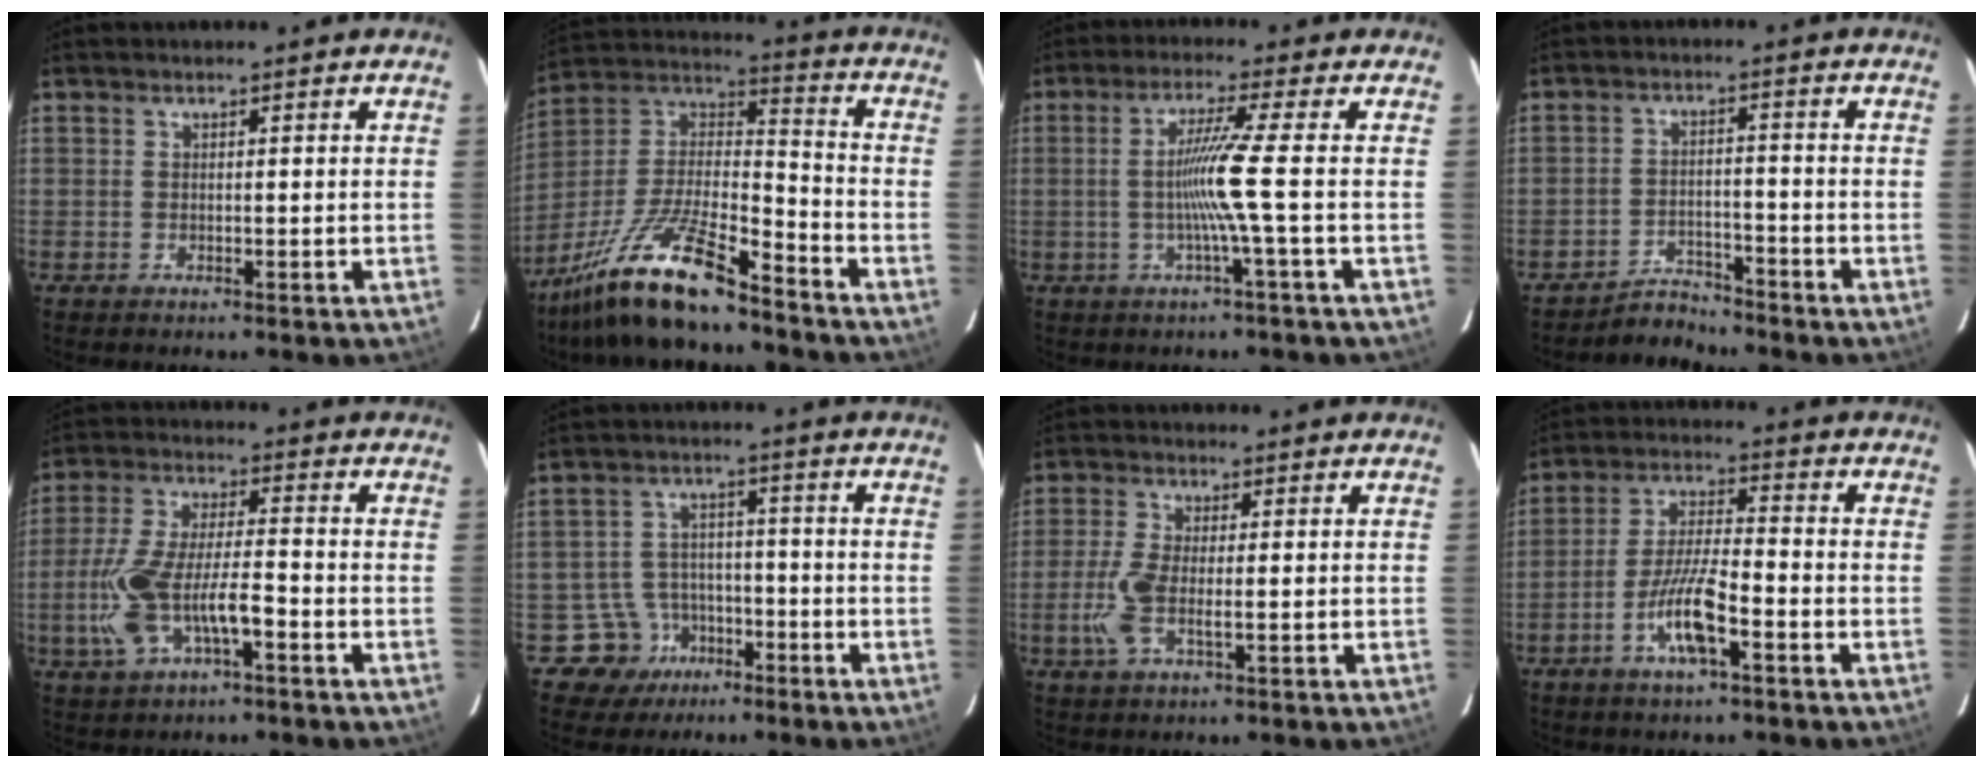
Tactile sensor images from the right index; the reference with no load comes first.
{"total": 16.8, "force": [-12.6, 2.9, 10.7], "torque": [-0.222, -0.002, -0.231]}
{"total": 6.5, "force": [-0.8, -2.3, 6.0], "torque": [-0.121, -0.002, -0.011]}
{"total": 4.0, "force": [-3.8, 0.9, -0.9], "torque": [0.016, 0.001, -0.062]}
{"total": 10.7, "force": [-3.5, 2.9, 9.6], "torque": [-0.204, 0.008, -0.060]}
{"total": 6.6, "force": [-3.2, 5.8, -0.4], "torque": [0.016, 0.013, -0.047]}
{"total": 5.4, "force": [-1.0, 1.7, 5.0], "torque": [-0.122, -0.006, -0.019]}
{"total": 8.7, "force": [-3.9, 1.4, 7.7], "torque": [-0.153, -0.001, -0.073]}